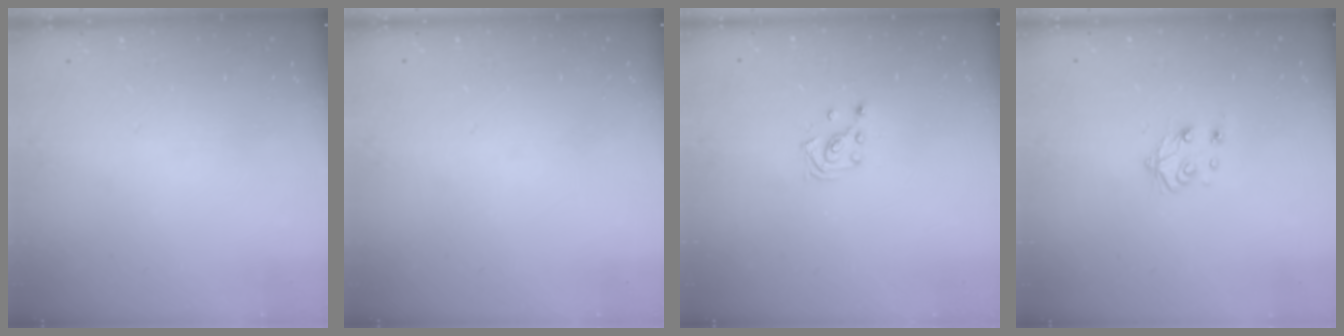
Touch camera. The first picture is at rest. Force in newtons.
{"total": 0.0}
{"total": 2.0, "press": 1.9, "slide": 0.8}
{"total": 6.9, "press": 6.8, "slide": 1.0}